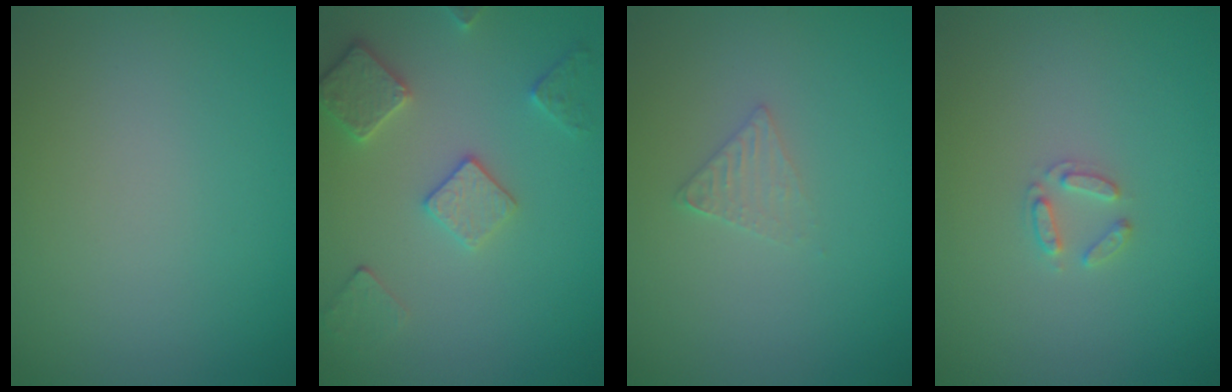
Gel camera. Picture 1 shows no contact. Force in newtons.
{"total": 3.6, "press": 3.1, "slide": 1.8}
{"total": 1.4, "press": 1.3, "slide": 0.2}
{"total": 1.5, "press": 1.4, "slide": 0.2}